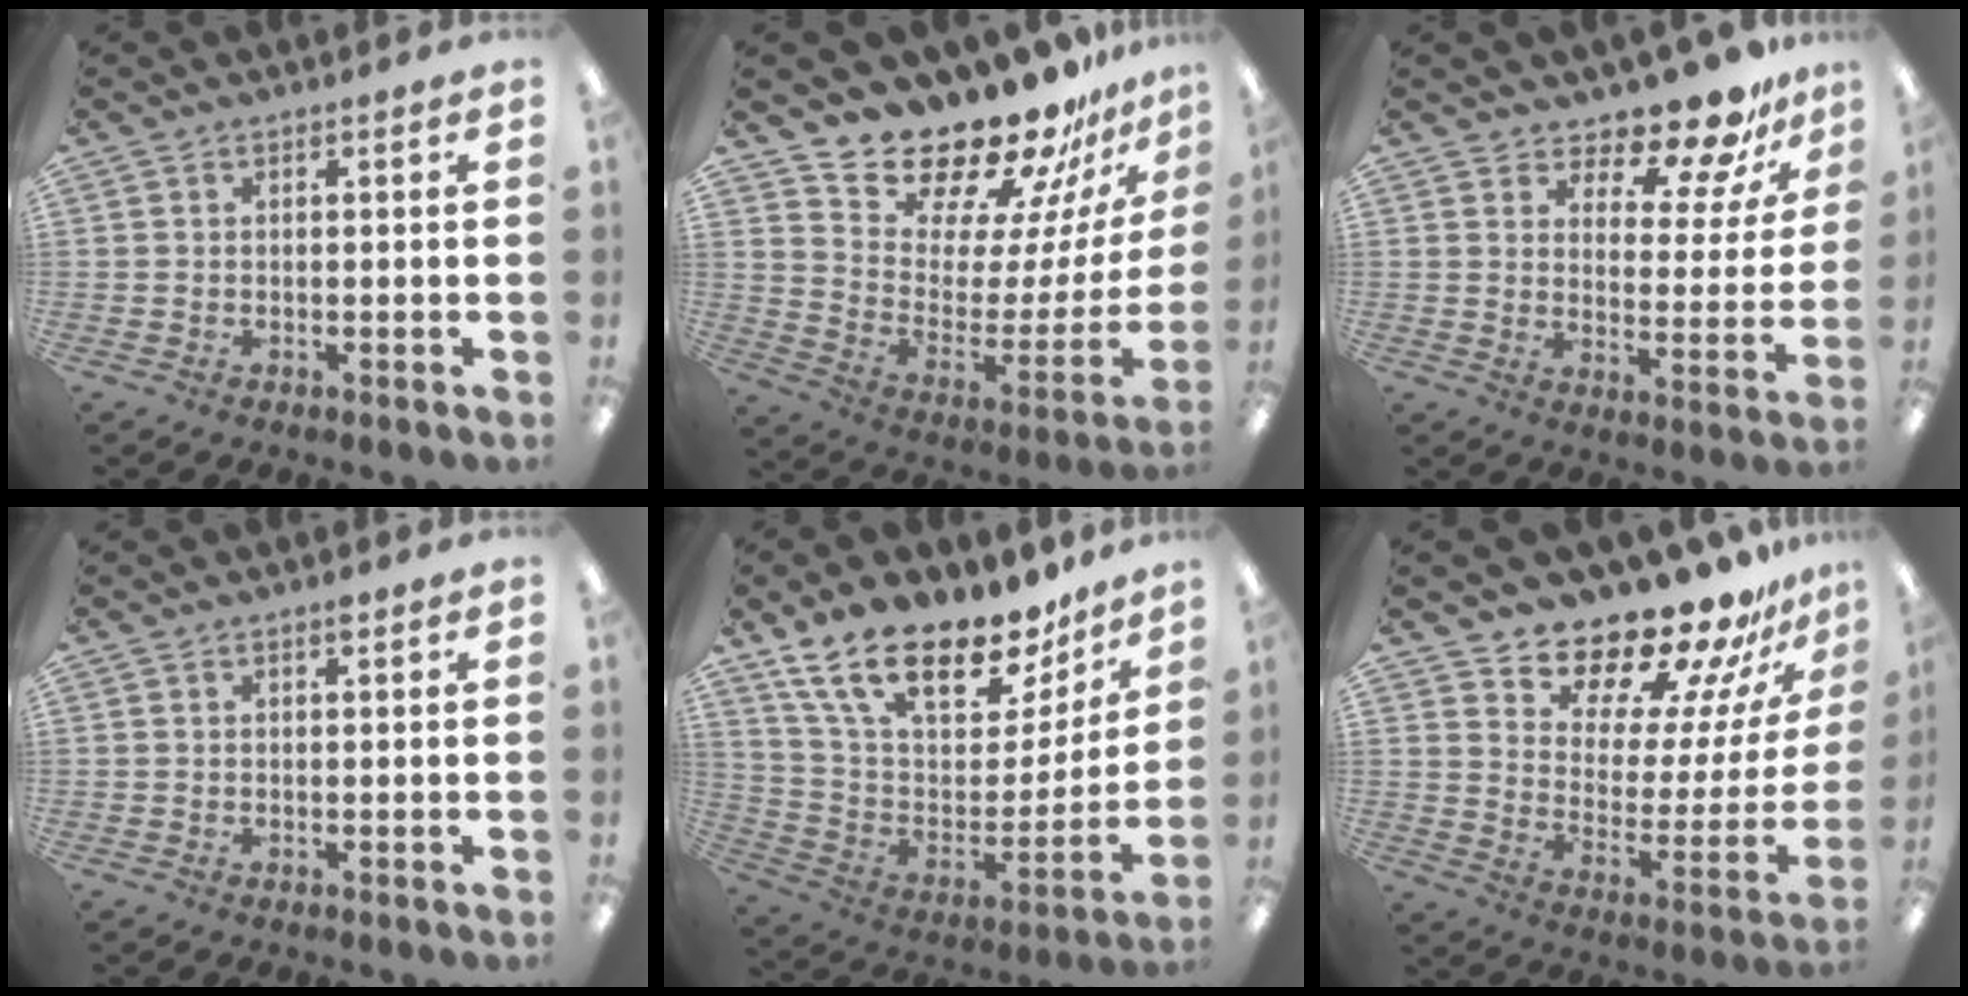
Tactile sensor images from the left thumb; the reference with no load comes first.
{"total": 19.4, "force": [18.4, 4.7, 3.7], "torque": [-0.060, -0.175, 0.318]}
{"total": 12.2, "force": [11.0, 3.7, 3.9], "torque": [-0.067, -0.089, 0.197]}
{"total": 0.9, "force": [0.7, 0.2, 0.6], "torque": [-0.006, -0.002, 0.009]}
{"total": 22.5, "force": [16.3, 9.3, 12.4], "torque": [-0.215, -0.103, 0.289]}
{"total": 16.6, "force": [15.7, 4.0, 3.8], "torque": [-0.064, -0.144, 0.261]}